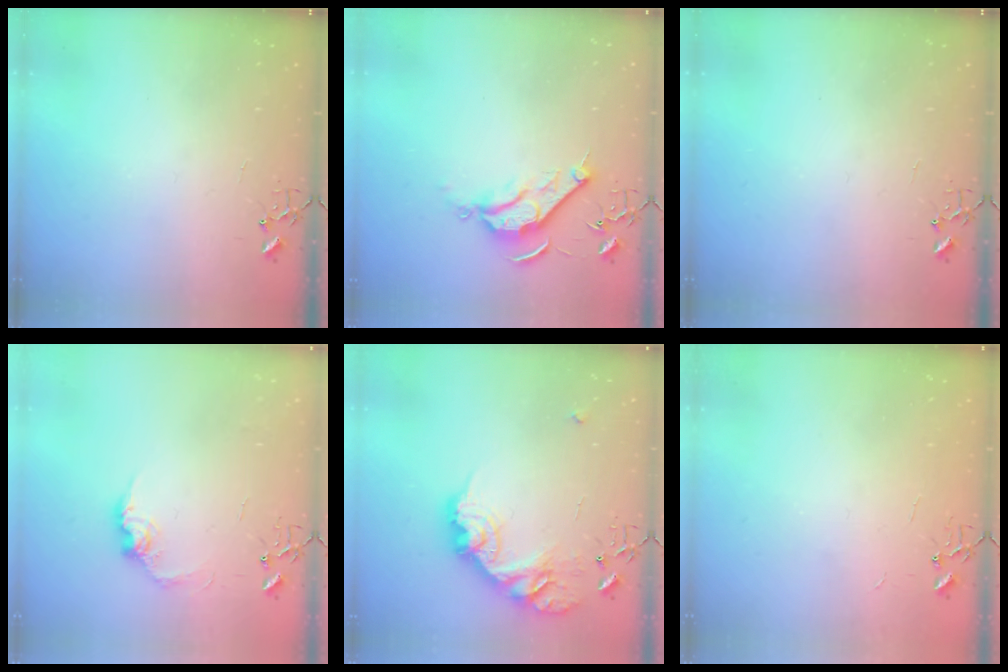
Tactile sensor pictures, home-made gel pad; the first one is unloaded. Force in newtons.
{"total": 9.1, "press": 9.1, "slide": 0.1}
{"total": 0.0}
{"total": 10.1, "press": 10.0, "slide": 0.5}
{"total": 18.3, "press": 18.3, "slide": 1.0}
{"total": 2.2, "press": 2.2, "slide": 0.3}